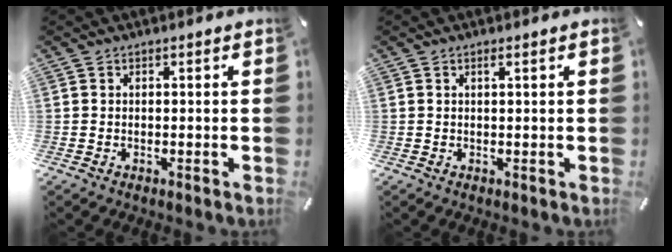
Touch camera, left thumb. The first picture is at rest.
{"total": 1.1, "force": [0.4, 0.1, 1.0], "torque": [-0.020, 0.000, 0.007]}